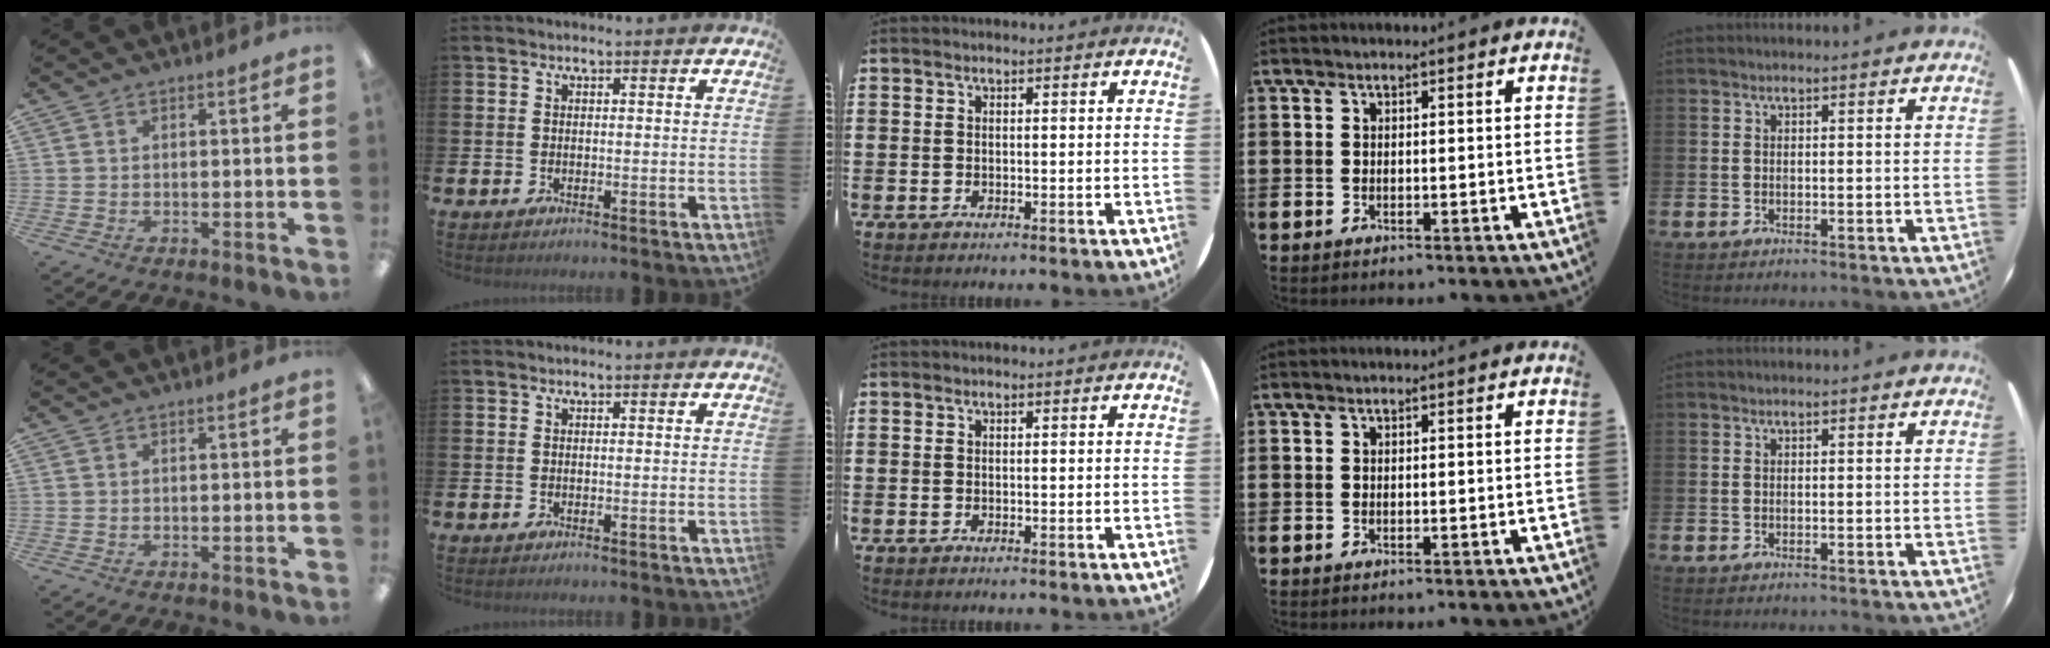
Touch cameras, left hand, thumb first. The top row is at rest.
{}